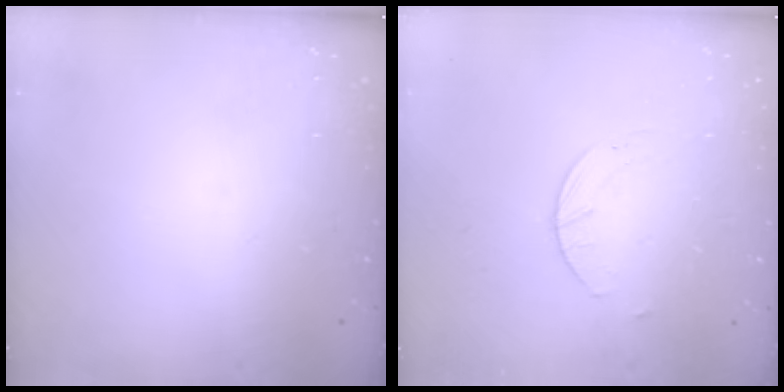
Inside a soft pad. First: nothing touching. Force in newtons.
{"total": 2.0, "press": 2.0, "slide": 0.3}